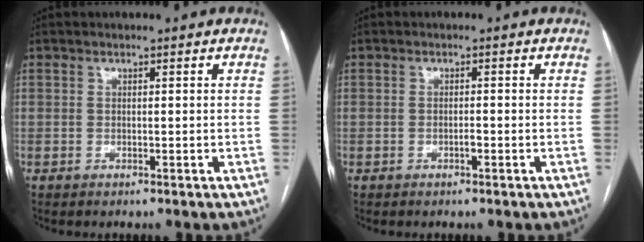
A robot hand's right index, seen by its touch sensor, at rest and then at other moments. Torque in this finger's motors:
{"motor_torque": [0.22, 0.16, 0.18, 0.02]}